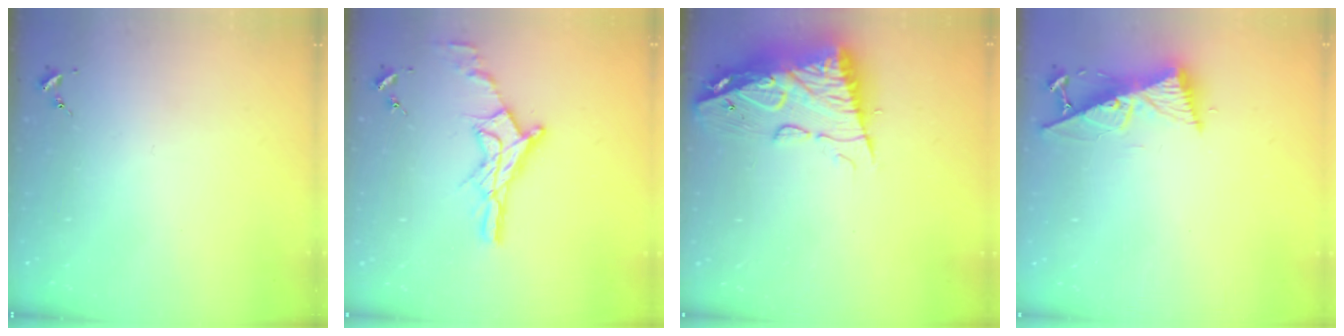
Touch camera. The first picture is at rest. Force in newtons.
{"total": 14.2, "press": 14.2, "slide": 1.1}
{"total": 14.9, "press": 14.8, "slide": 1.2}
{"total": 10.6, "press": 10.5, "slide": 1.2}